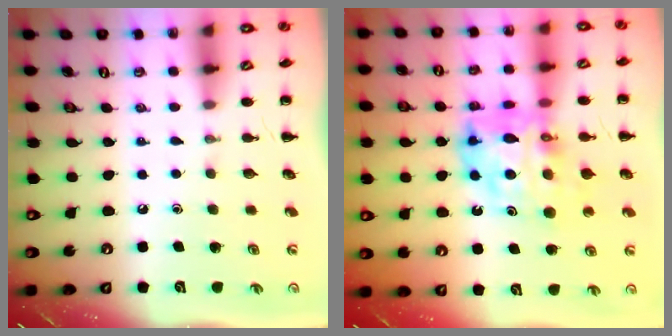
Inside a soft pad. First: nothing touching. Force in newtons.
{"total": 14.8, "press": 14.2, "slide": 4.0}